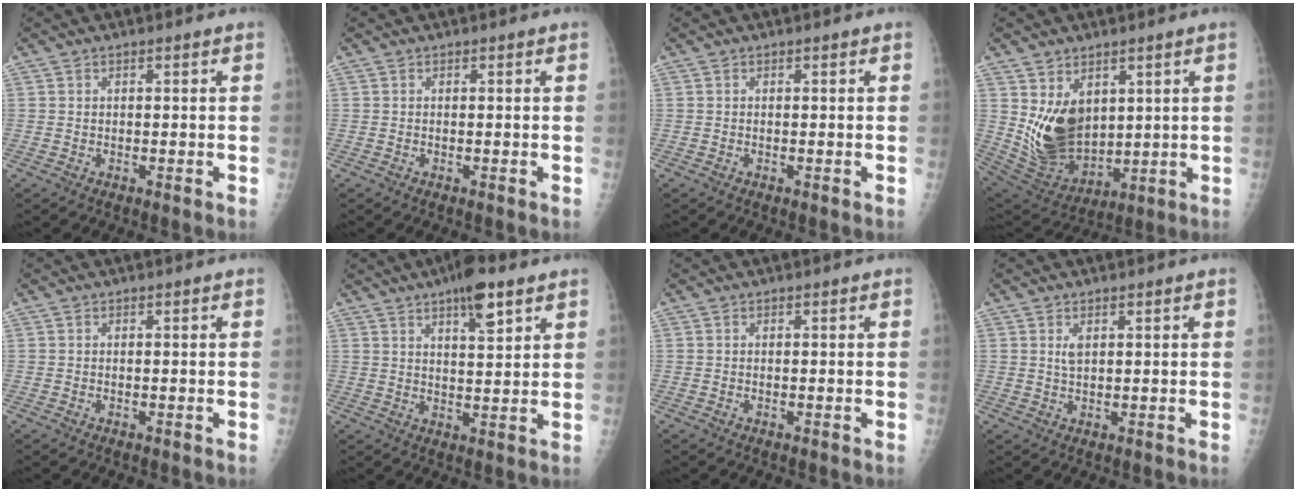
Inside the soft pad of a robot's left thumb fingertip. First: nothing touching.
{"total": 0.0}
{"total": 0.0}
{"total": 12.9, "force": [3.4, 8.9, 8.7], "torque": [-0.122, -0.036, 0.093]}
{"total": 0.0}
{"total": 8.3, "force": [5.1, 2.3, 6.2], "torque": [-0.086, -0.022, 0.078]}
{"total": 0.0}
{"total": 1.9, "force": [0.9, 0.8, 1.5], "torque": [-0.030, -0.003, 0.021]}